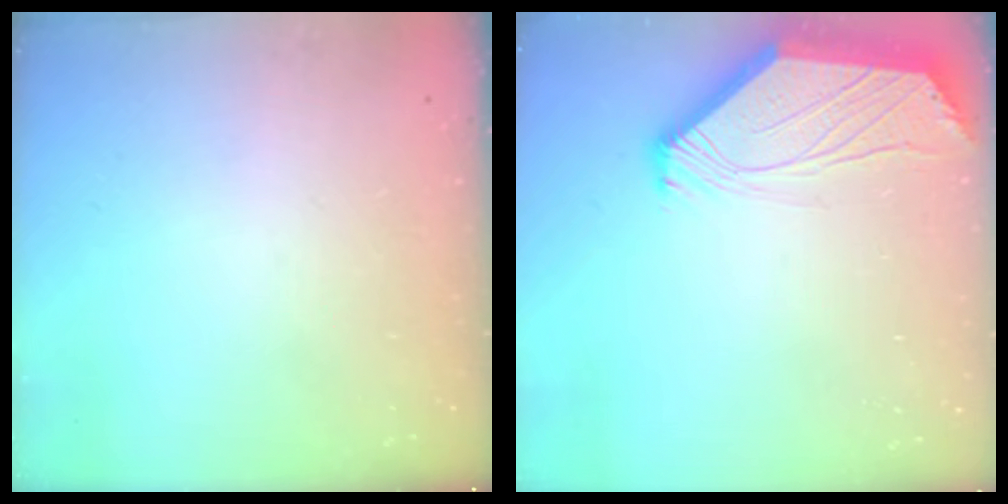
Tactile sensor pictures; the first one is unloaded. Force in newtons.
{"total": 2.5, "press": 2.4, "slide": 0.6}